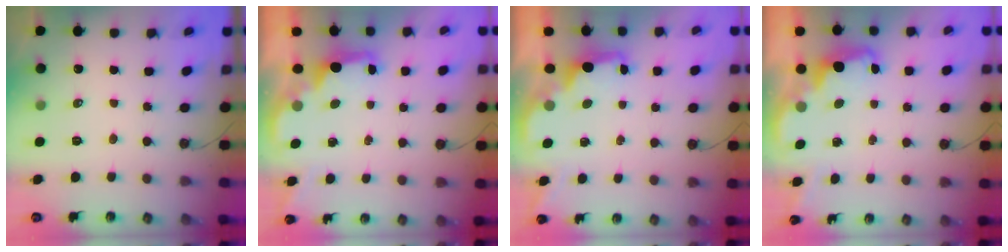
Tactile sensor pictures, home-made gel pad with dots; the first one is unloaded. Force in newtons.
{"total": 1.8, "press": 1.7, "slide": 0.6}
{"total": 1.9, "press": 1.8, "slide": 0.8}
{"total": 2.4, "press": 2.4, "slide": 0.6}